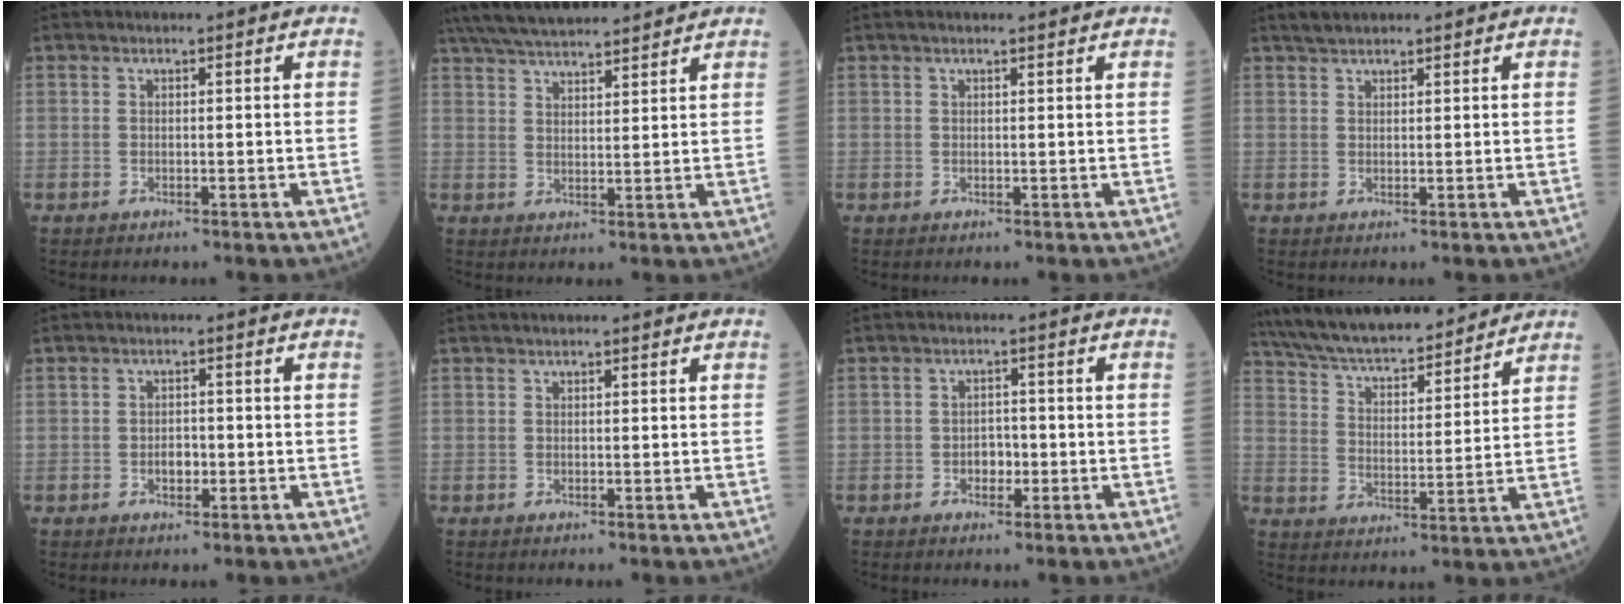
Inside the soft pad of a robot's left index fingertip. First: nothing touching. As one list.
[{"total": 13.9, "force": [12.6, 2.0, 5.7], "torque": [-0.105, 0.037, 0.201]}, {"total": 2.5, "force": [2.2, 0.0, 1.2], "torque": [-0.017, 0.015, 0.028]}, {"total": 2.6, "force": [2.3, 0.7, 0.9], "torque": [-0.018, 0.018, 0.040]}, {"total": 2.0, "force": [-0.6, 1.2, 1.4], "torque": [-0.022, 0.003, -0.007]}, {"total": 1.8, "force": [1.5, 0.2, 1.0], "torque": [-0.011, 0.021, 0.022]}, {"total": 2.3, "force": [-0.7, 1.6, 1.5], "torque": [-0.018, 0.006, -0.011]}, {"total": 19.6, "force": [17.5, 3.4, 8.0], "torque": [-0.139, 0.020, 0.277]}]